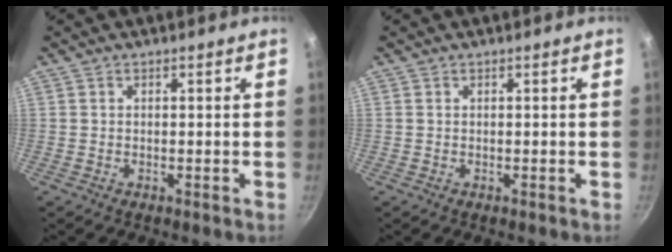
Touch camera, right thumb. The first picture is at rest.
{"total": 0.0}